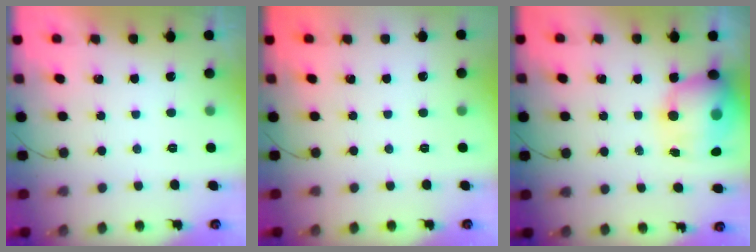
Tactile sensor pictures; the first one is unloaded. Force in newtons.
{"total": 0.0}
{"total": 13.5, "press": 13.1, "slide": 3.4}